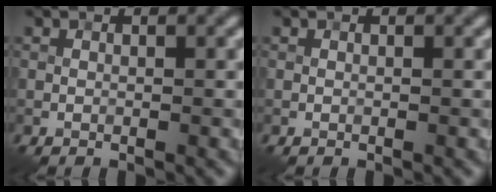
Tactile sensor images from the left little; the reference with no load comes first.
{"total": 0.0}